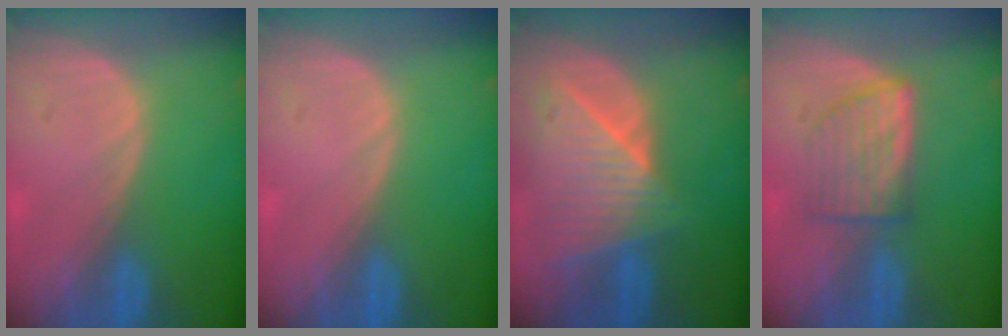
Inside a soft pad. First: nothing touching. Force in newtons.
{"total": 0.0}
{"total": 9.1, "press": 8.1, "slide": 4.1}
{"total": 5.5, "press": 5.5, "slide": 0.4}